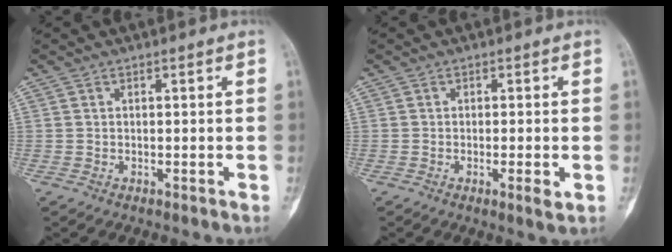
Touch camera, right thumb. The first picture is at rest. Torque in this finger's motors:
{"motor_torque": [-0.57, -0.28, 0.22, 0.06, 0.04]}